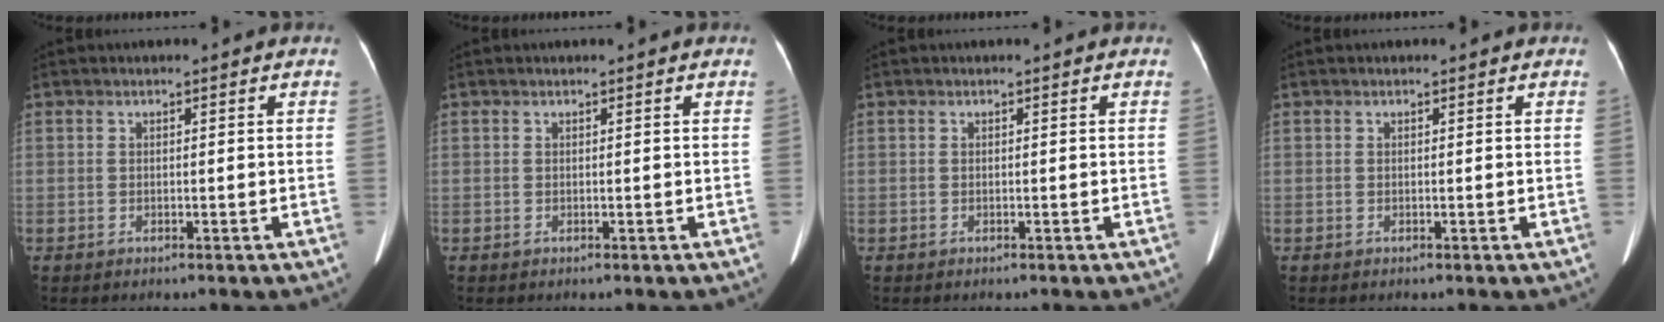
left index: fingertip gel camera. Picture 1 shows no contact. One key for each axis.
{"total": 0.0}
{"total": 0.0}
{"total": 0.0}